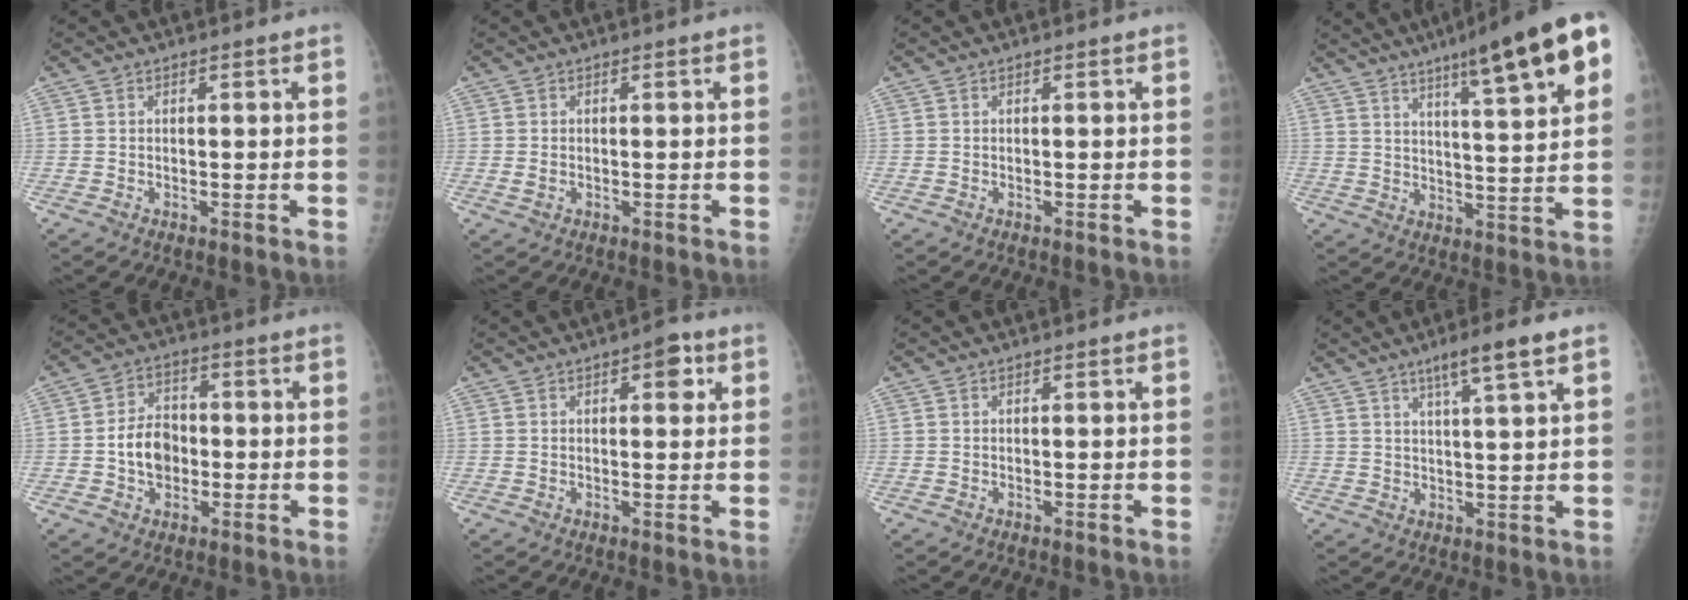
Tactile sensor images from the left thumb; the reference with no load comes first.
{"total": 1.1, "force": [-0.2, 0.8, 0.7], "torque": [-0.018, 0.001, -0.002]}
{"total": 0.0}
{"total": 17.1, "force": [9.0, 2.4, 14.4], "torque": [-0.187, -0.028, 0.124]}
{"total": 7.8, "force": [-1.2, 6.0, 4.9], "torque": [-0.059, 0.019, -0.024]}
{"total": 4.2, "force": [1.7, 2.0, 3.2], "torque": [-0.025, 0.001, 0.015]}
{"total": 0.0}
{"total": 6.8, "force": [4.0, 0.2, 5.5], "torque": [-0.095, -0.013, 0.070]}